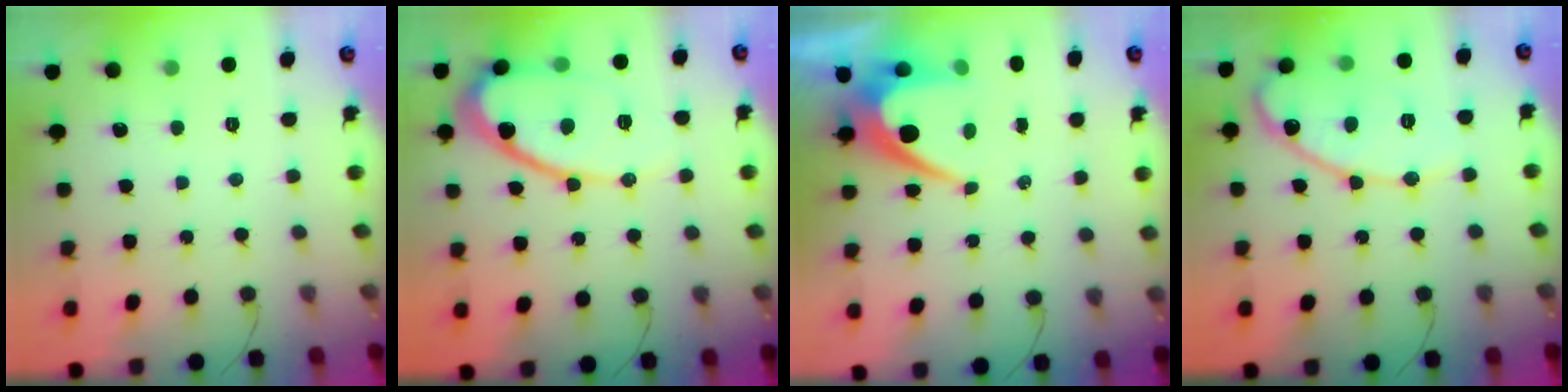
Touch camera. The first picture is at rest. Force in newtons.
{"total": 12.9, "press": 12.8, "slide": 1.5}
{"total": 7.9, "press": 7.8, "slide": 0.5}
{"total": 14.5, "press": 14.4, "slide": 1.3}